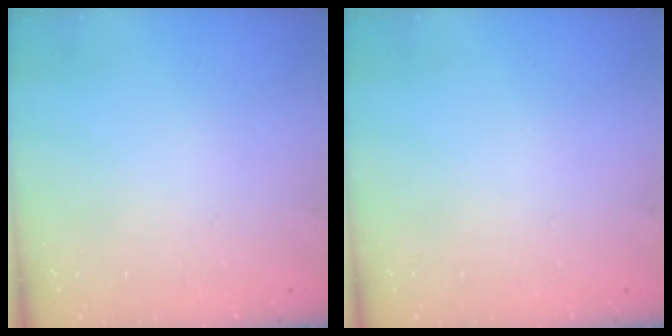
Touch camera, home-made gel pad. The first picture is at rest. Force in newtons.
{"total": 0.0}